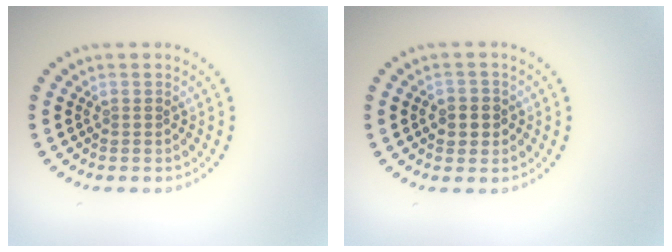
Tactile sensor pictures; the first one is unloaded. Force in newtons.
{"total": 2.3, "press": 2.2, "slide": 0.5}